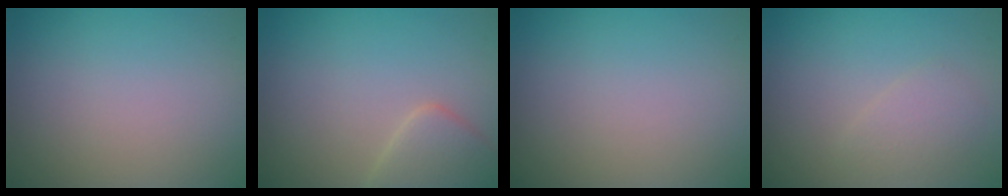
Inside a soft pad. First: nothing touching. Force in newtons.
{"total": 2.9, "press": 2.9, "slide": 0.1}
{"total": 0.0}
{"total": 1.5, "press": 1.5, "slide": 0.1}